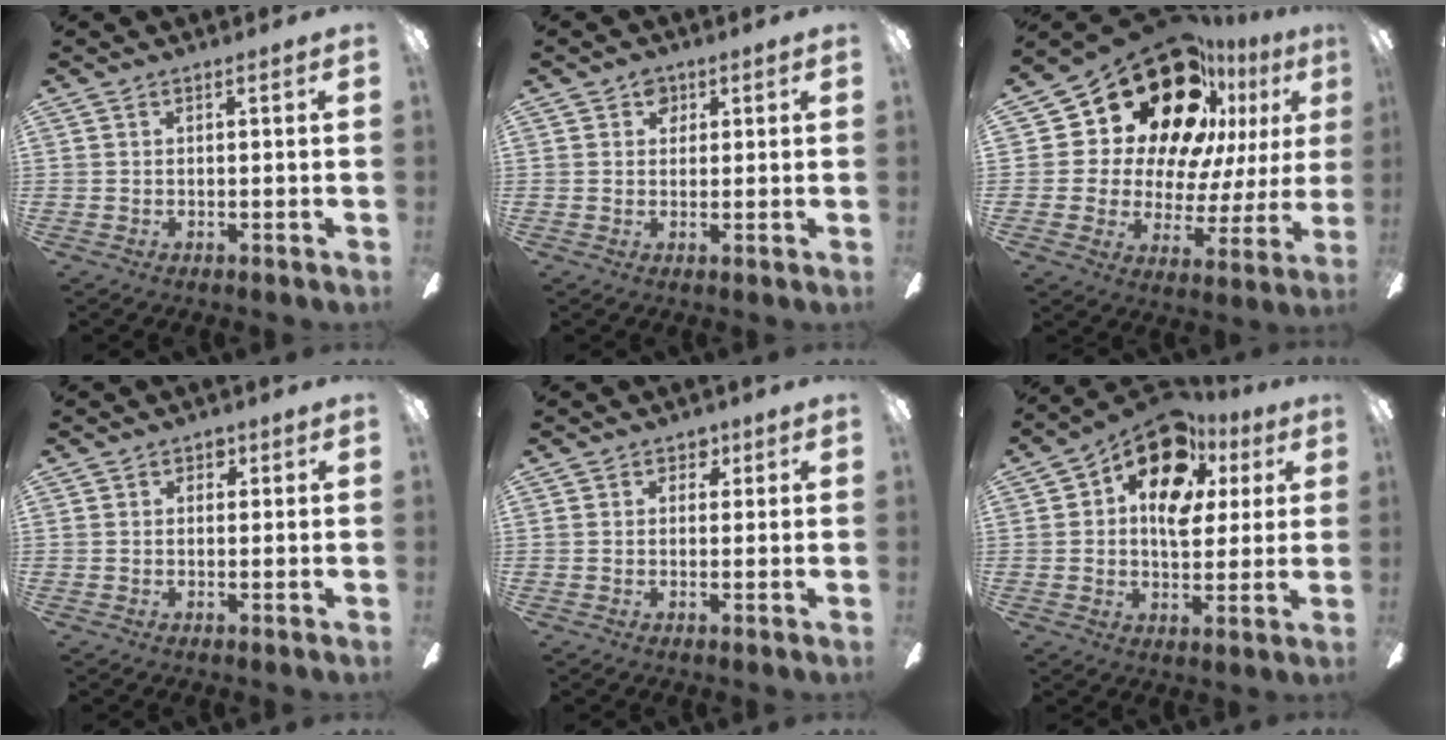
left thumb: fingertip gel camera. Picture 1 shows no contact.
{"total": 3.4, "force": [1.8, 2.5, 1.2], "torque": [-0.004, -0.002, 0.029]}
{"total": 25.0, "force": [16.2, 14.0, 12.8], "torque": [-0.220, -0.116, 0.302]}
{"total": 1.9, "force": [0.6, 1.5, 0.9], "torque": [-0.001, 0.000, 0.006]}
{"total": 2.7, "force": [1.2, 2.2, 1.1], "torque": [0.001, -0.001, 0.017]}
{"total": 15.6, "force": [7.2, 9.6, 9.9], "torque": [-0.159, -0.022, 0.133]}